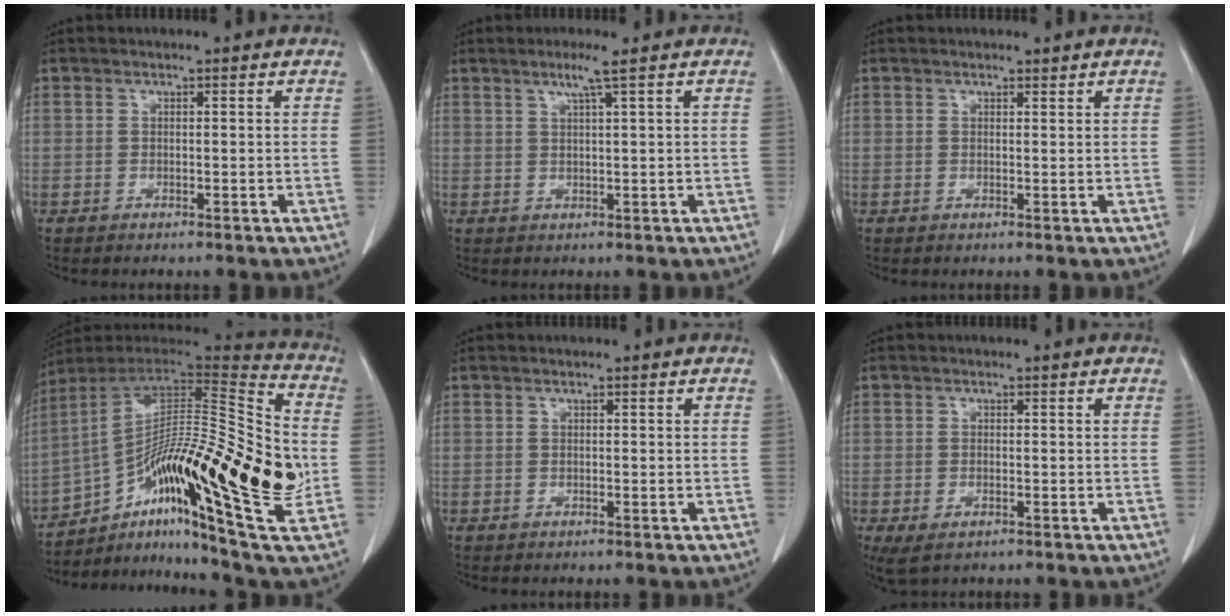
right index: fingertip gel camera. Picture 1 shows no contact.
{"total": 2.5, "force": [1.5, -0.7, 2.0], "torque": [-0.038, -0.002, 0.032]}
{"total": 0.7, "force": [0.6, 0.2, 0.1], "torque": [-0.005, 0.004, 0.012]}
{"total": 31.1, "force": [-6.3, 4.7, 30.1], "torque": [-0.466, -0.015, -0.112]}
{"total": 0.0}
{"total": 3.6, "force": [-1.8, 1.7, 2.6], "torque": [-0.049, -0.006, -0.021]}